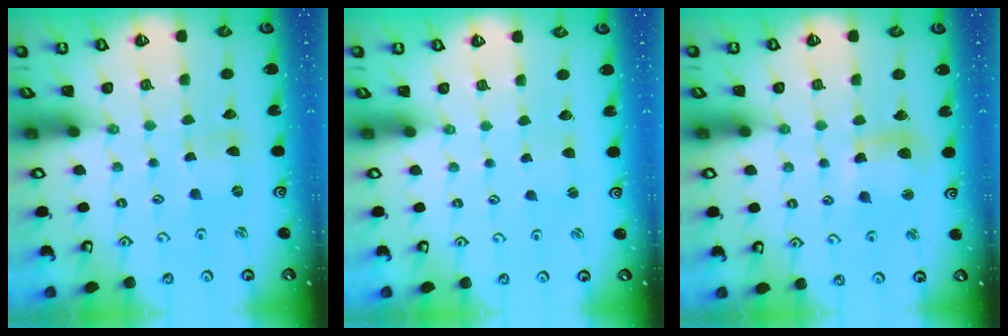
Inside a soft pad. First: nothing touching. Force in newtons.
{"total": 1.4, "press": 1.4, "slide": 0.3}
{"total": 9.6, "press": 9.5, "slide": 1.2}